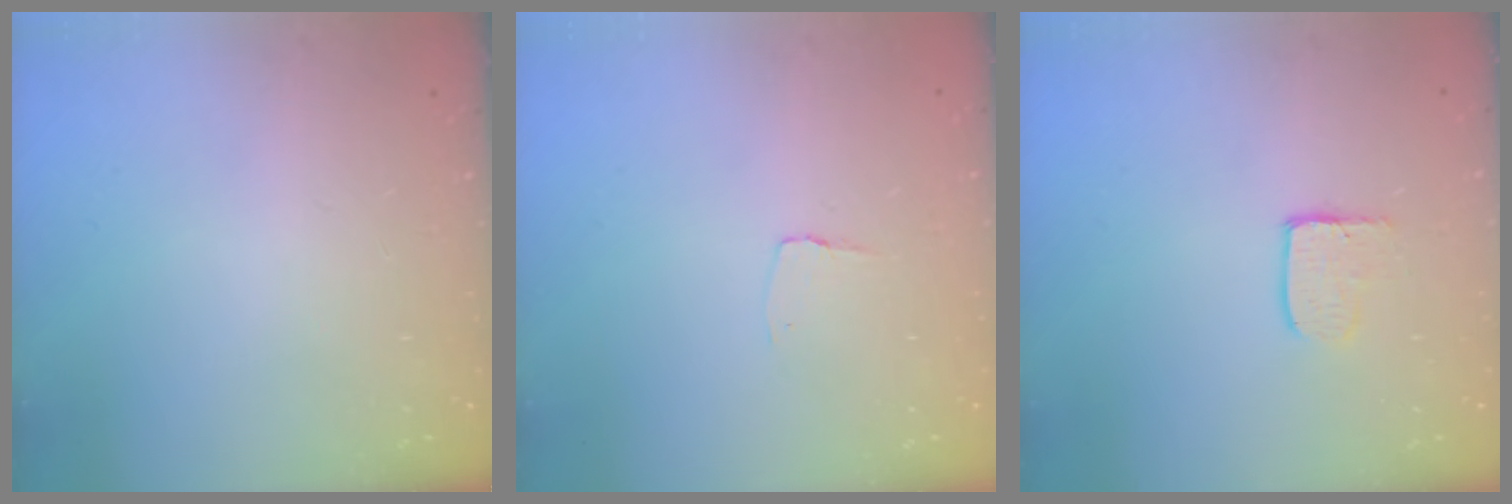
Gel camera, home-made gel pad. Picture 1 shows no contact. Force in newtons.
{"total": 2.9, "press": 2.9, "slide": 0.3}
{"total": 3.4, "press": 3.4, "slide": 0.3}